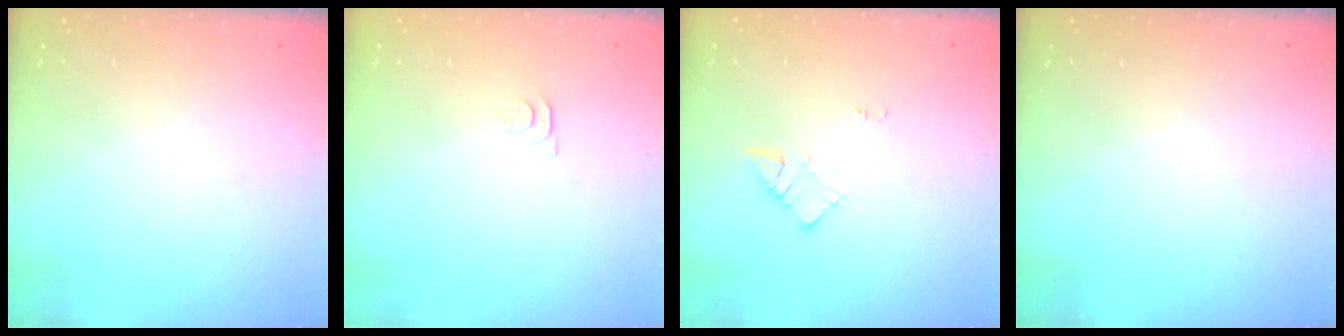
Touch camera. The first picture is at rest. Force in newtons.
{"total": 3.7, "press": 3.6, "slide": 0.4}
{"total": 3.0, "press": 3.0, "slide": 0.4}
{"total": 0.0}